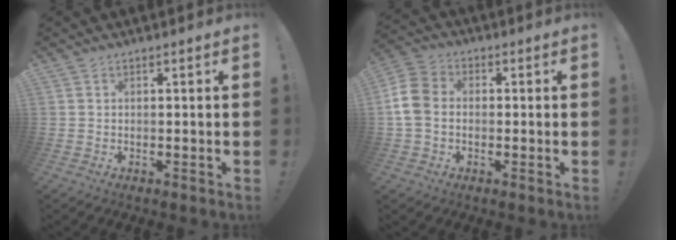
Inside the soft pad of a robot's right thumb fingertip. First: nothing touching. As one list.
[{"total": 9.4, "force": [-0.8, 7.3, 5.9], "torque": [-0.144, 0.016, -0.011]}]